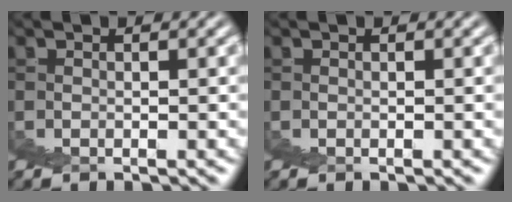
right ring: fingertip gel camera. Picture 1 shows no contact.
{"total": 0.0}